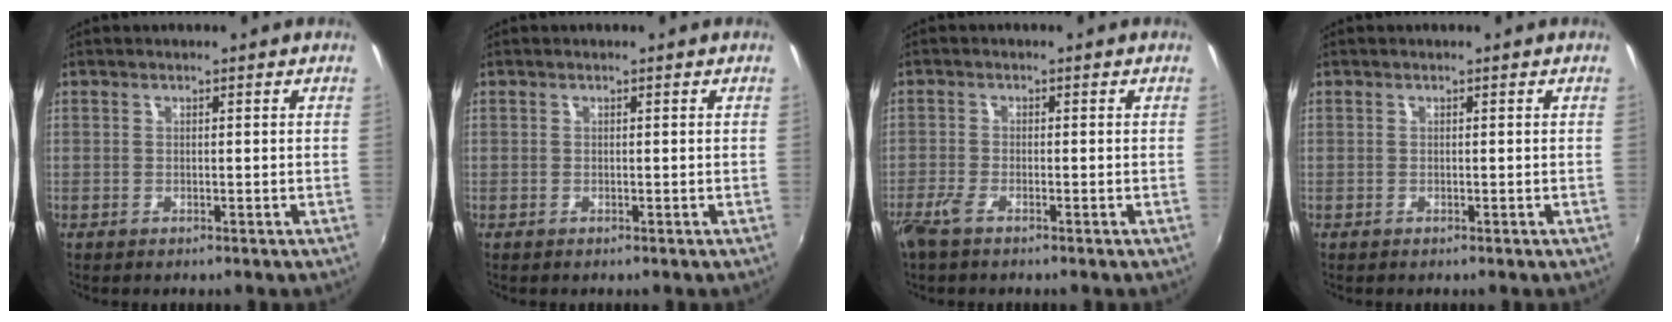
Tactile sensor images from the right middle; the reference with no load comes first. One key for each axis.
{"total": 0.0}
{"total": 2.8, "fx": -2.1, "fy": 0.7, "fz": 1.8, "tx": -0.046, "ty": -0.006, "tz": -0.045}
{"total": 0.0}